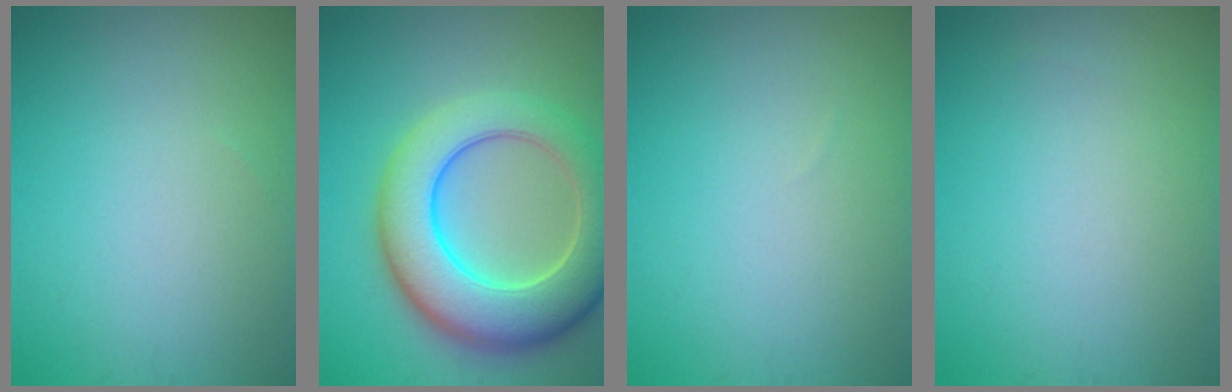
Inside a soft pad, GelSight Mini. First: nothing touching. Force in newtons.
{"total": 10.2, "press": 10.2, "slide": 0.3}
{"total": 0.0}
{"total": 0.0}